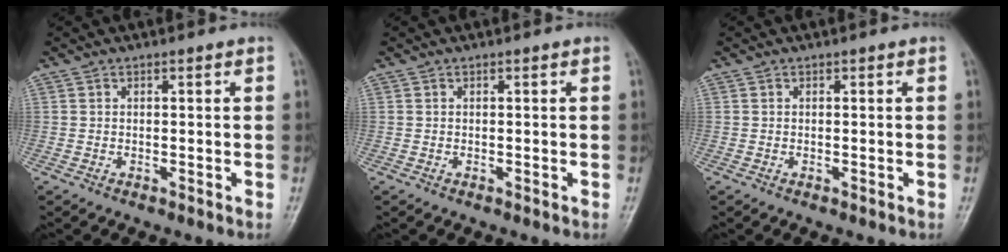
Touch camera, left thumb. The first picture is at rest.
{"total": 0.0}
{"total": 0.0}